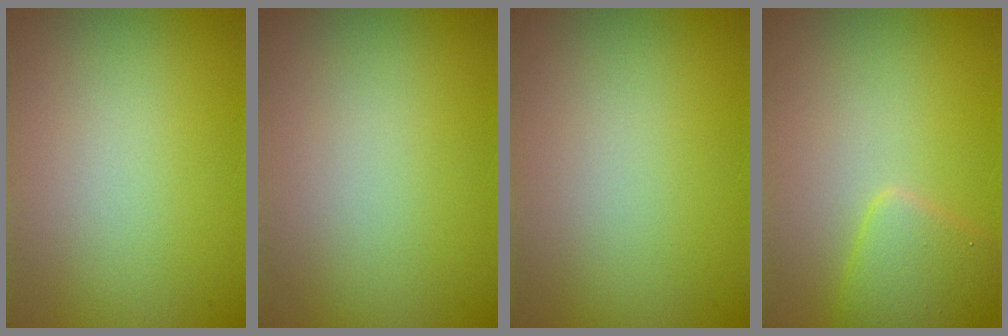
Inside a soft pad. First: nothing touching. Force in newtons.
{"total": 0.0}
{"total": 0.0}
{"total": 2.8, "press": 2.8, "slide": 0.1}